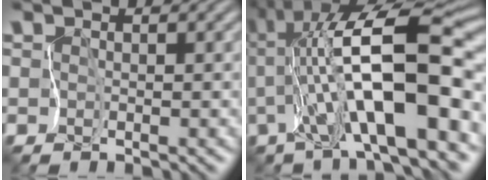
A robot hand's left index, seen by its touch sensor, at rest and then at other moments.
{"total": 9.9, "force": [-1.8, 0.9, 9.6], "torque": [-0.173, 0.007, -0.020]}